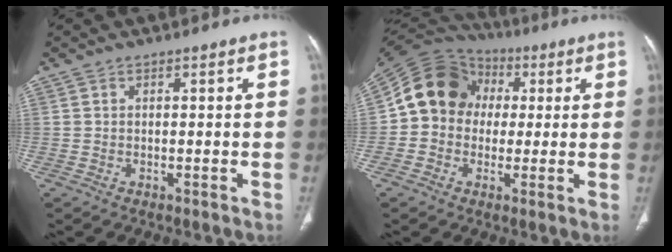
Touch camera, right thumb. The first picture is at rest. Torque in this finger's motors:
{"motor_torque": [1.19, 1.15, 0.64, -0.54, 0.09]}